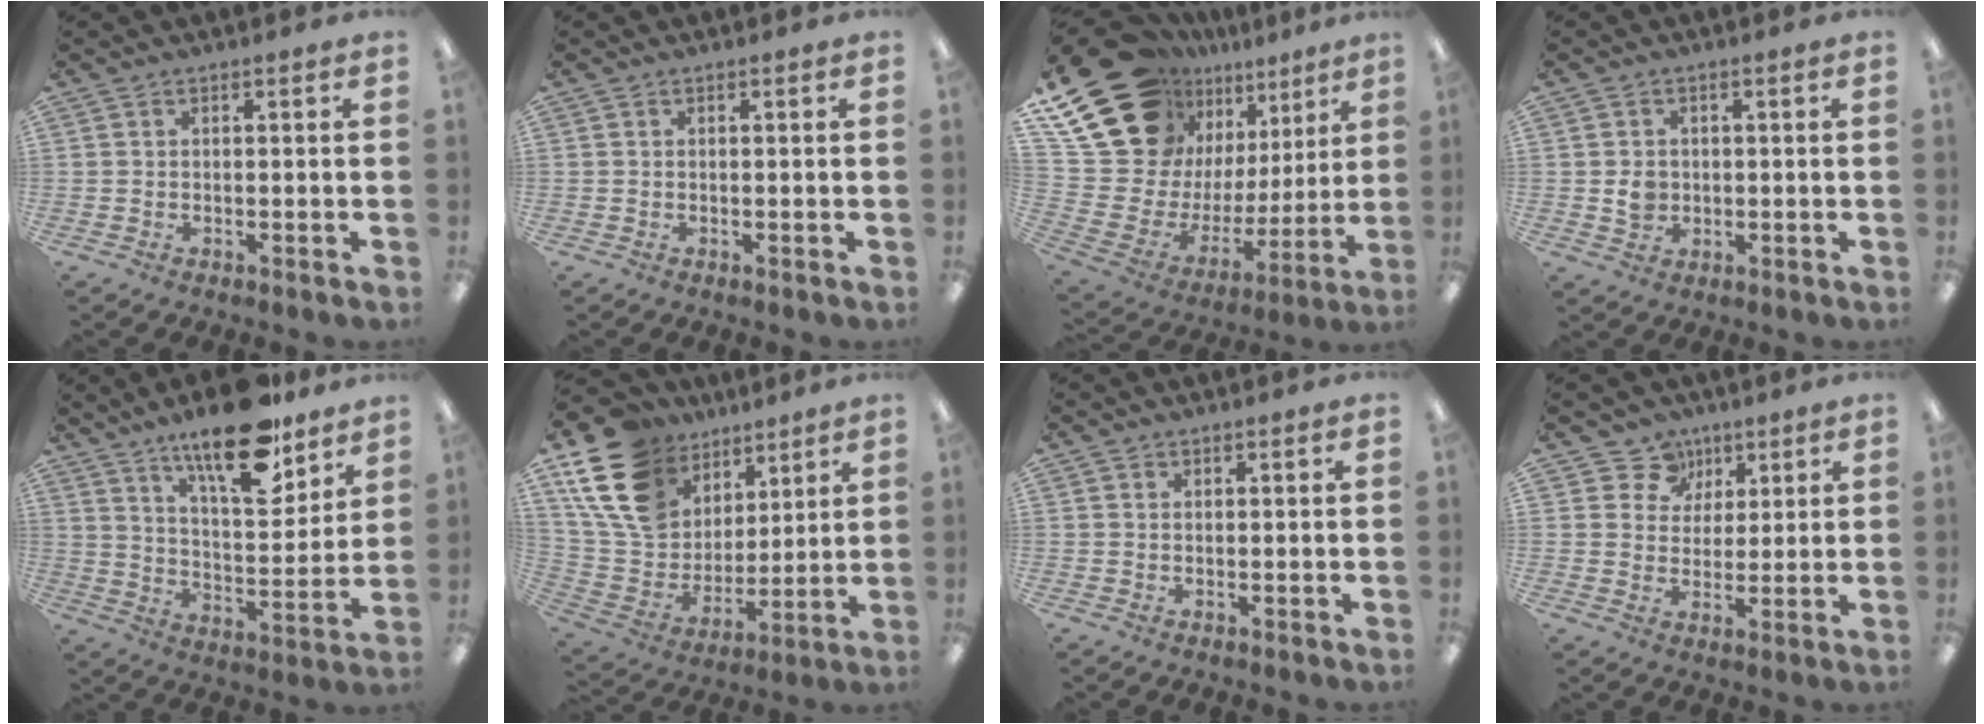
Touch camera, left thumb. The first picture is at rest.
{"total": 0.0}
{"total": 24.3, "force": [15.6, 15.0, 11.0], "torque": [-0.204, -0.110, 0.320]}
{"total": 3.7, "force": [0.1, 3.3, 1.7], "torque": [-0.016, 0.001, -0.001]}
{"total": 19.6, "force": [14.3, 6.8, 11.5], "torque": [-0.179, -0.086, 0.238]}
{"total": 20.4, "force": [11.2, 14.3, 9.4], "torque": [-0.192, -0.046, 0.214]}
{"total": 0.7, "force": [0.5, 0.6, 0.0], "torque": [0.000, 0.002, 0.009]}
{"total": 7.7, "force": [4.4, 6.4, 0.6], "torque": [-0.016, -0.027, 0.080]}